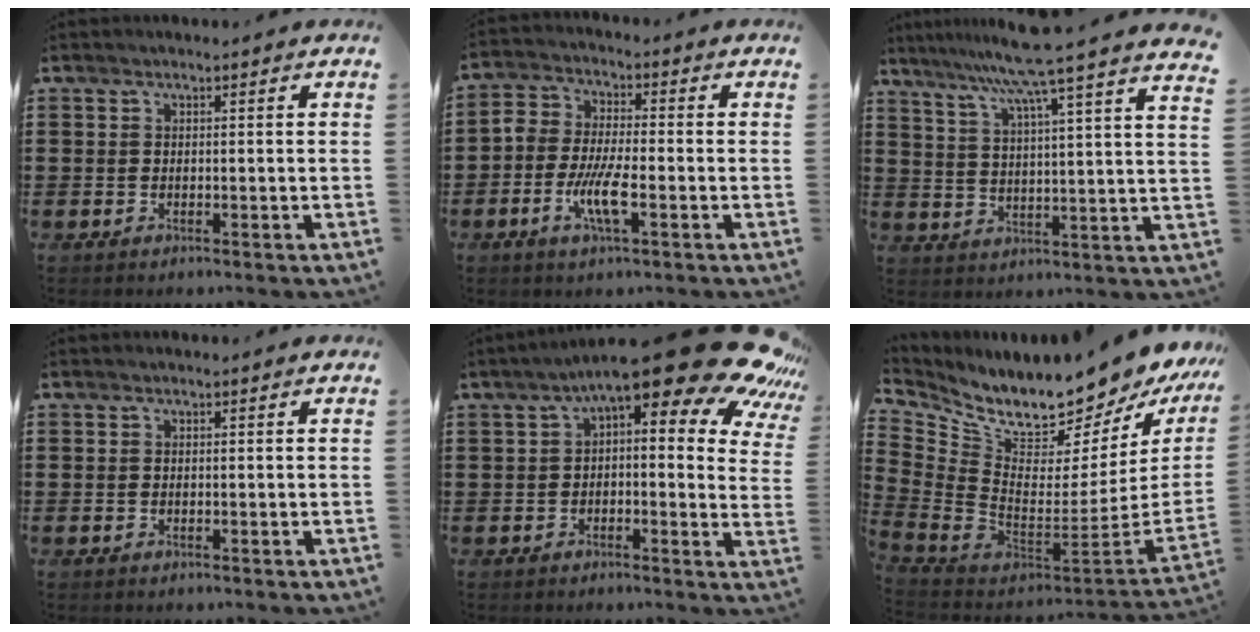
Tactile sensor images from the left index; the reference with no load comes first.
{"total": 6.9, "force": [-2.6, 2.3, 5.9], "torque": [-0.138, -0.011, -0.055]}
{"total": 8.7, "force": [7.4, -1.6, 4.3], "torque": [-0.105, -0.049, 0.120]}
{"total": 0.0}
{"total": 15.2, "force": [10.3, 2.8, 10.9], "torque": [-0.166, -0.071, 0.161]}
{"total": 10.7, "force": [9.9, 1.9, 3.5], "torque": [-0.096, -0.104, 0.166]}